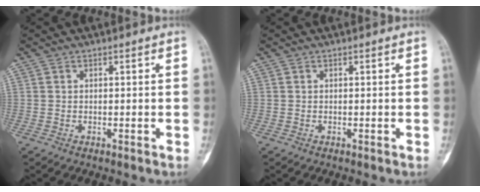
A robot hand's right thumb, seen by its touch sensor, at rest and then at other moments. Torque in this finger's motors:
{"motor_torque": [0.00, -0.01, 0.00, 0.00, 0.00]}